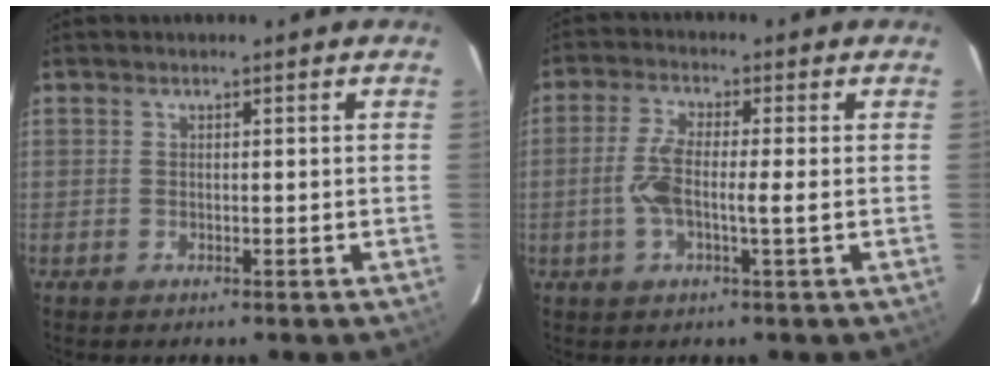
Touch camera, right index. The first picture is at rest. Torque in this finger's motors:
{"motor_torque": [0.94, -0.05, 0.54, 0.14]}